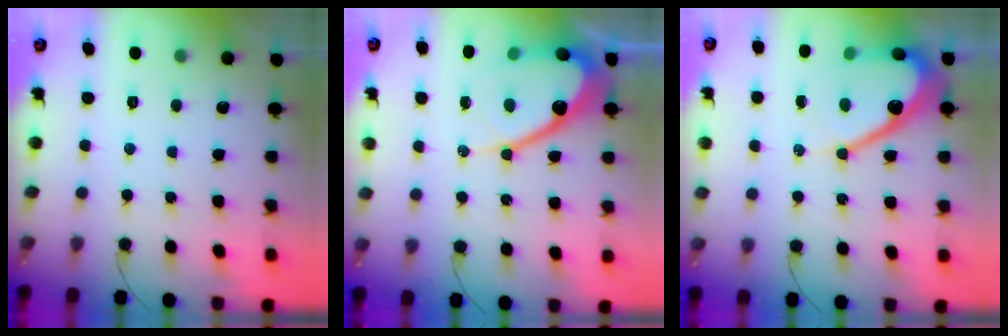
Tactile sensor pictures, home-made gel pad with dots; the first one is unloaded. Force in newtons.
{"total": 16.2, "press": 16.2, "slide": 1.2}
{"total": 13.8, "press": 13.7, "slide": 1.2}